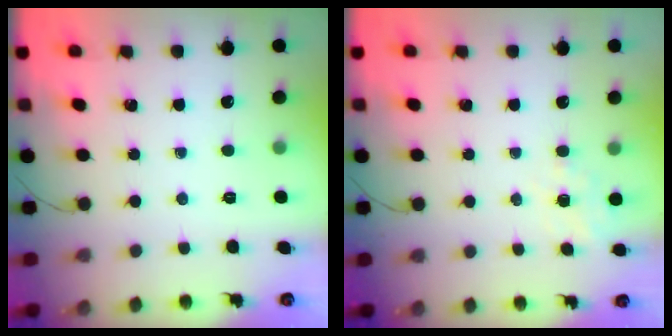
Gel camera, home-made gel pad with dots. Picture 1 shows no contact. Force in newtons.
{"total": 5.1, "press": 4.8, "slide": 1.6}